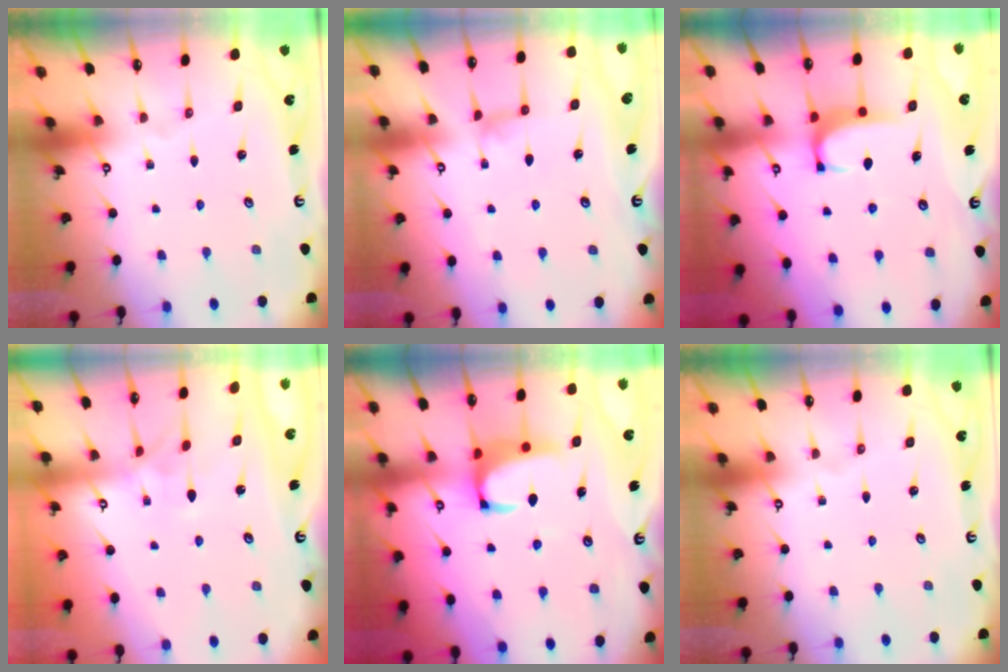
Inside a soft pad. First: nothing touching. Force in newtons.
{"total": 0.8, "press": 0.5, "slide": 0.7}
{"total": 1.9, "press": 1.8, "slide": 0.5}
{"total": 2.8, "press": 2.6, "slide": 0.9}
{"total": 2.7, "press": 2.5, "slide": 1.1}
{"total": 0.0}